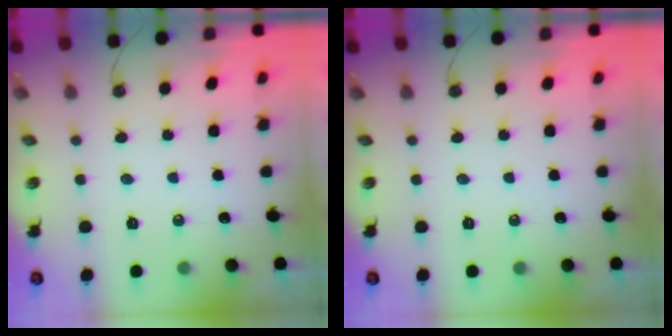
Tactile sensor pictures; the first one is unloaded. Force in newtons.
{"total": 0.0}